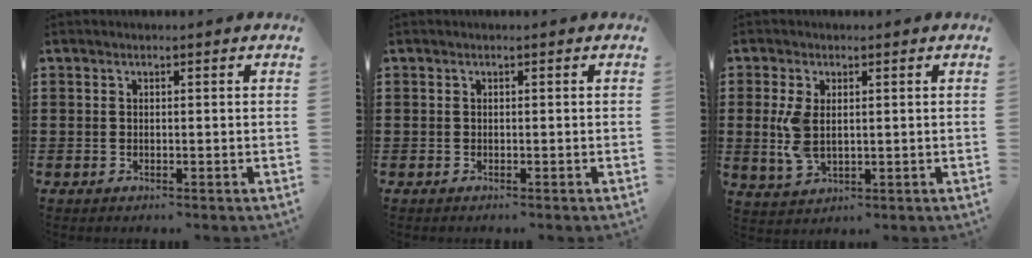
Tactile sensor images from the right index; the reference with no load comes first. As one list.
[{"total": 0.0}, {"total": 5.4, "force": [0.3, 3.0, 4.4], "torque": [-0.109, 0.000, 0.002]}]